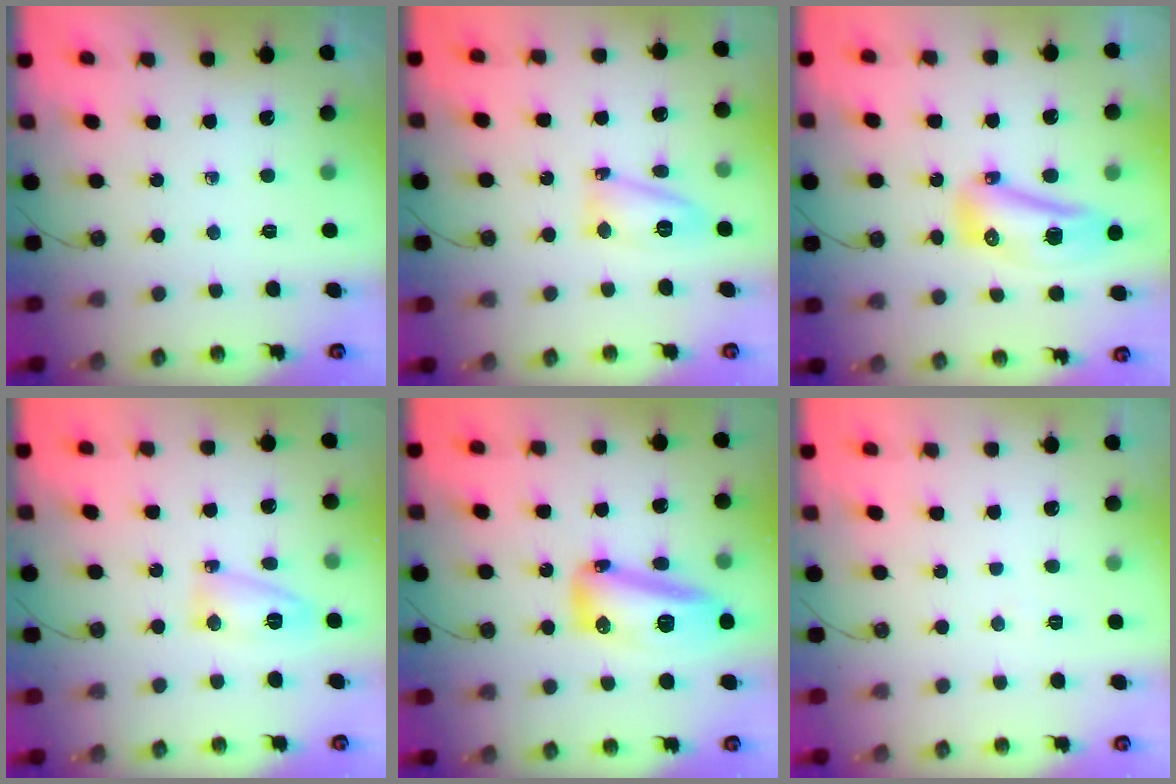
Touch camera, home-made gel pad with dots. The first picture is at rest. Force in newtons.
{"total": 11.4, "press": 11.3, "slide": 1.0}
{"total": 12.6, "press": 12.5, "slide": 1.5}
{"total": 10.9, "press": 7.0, "slide": 8.4}
{"total": 28.1, "press": 19.4, "slide": 20.2}
{"total": 17.6, "press": 5.1, "slide": 16.9}